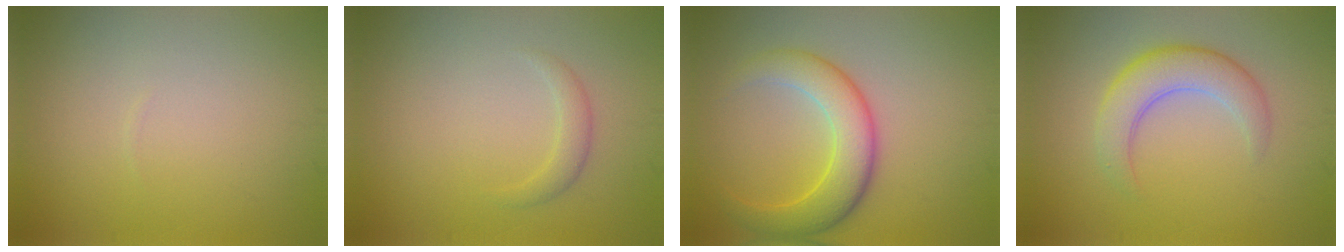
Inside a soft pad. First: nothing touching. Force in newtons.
{"total": 1.4, "press": 1.4, "slide": 0.1}
{"total": 5.6, "press": 5.6, "slide": 0.3}
{"total": 4.4, "press": 4.3, "slide": 0.5}